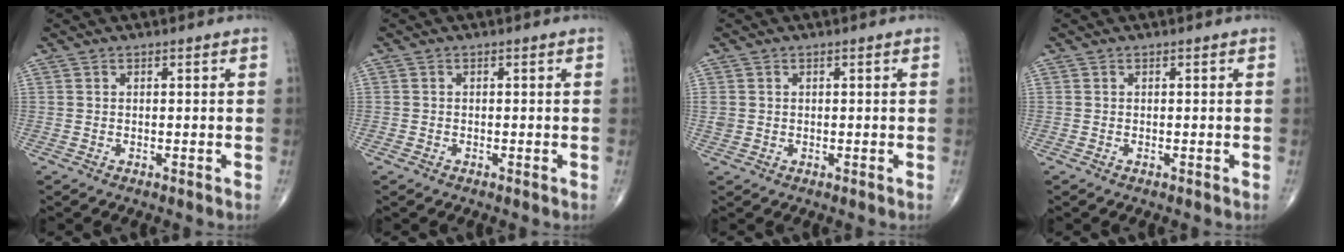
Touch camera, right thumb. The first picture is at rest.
{"total": 0.5, "force": [-0.3, 0.4, 0.1], "torque": [-0.002, 0.001, -0.009]}
{"total": 1.7, "force": [0.1, 1.6, 0.7], "torque": [-0.012, 0.003, 0.009]}
{"total": 0.0}